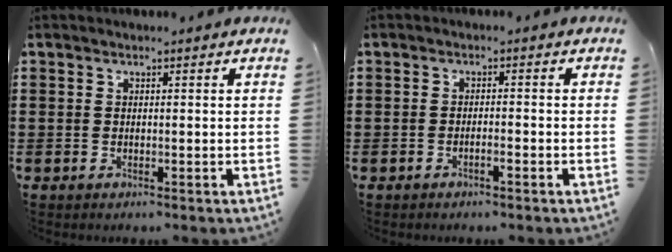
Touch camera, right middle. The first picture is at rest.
{"total": 1.2, "force": [-0.9, 0.1, 0.7], "torque": [-0.015, -0.003, -0.017]}